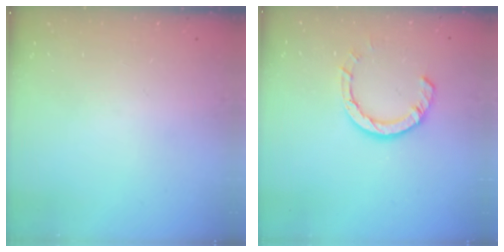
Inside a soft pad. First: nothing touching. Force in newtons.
{"total": 7.8, "press": 7.7, "slide": 1.2}